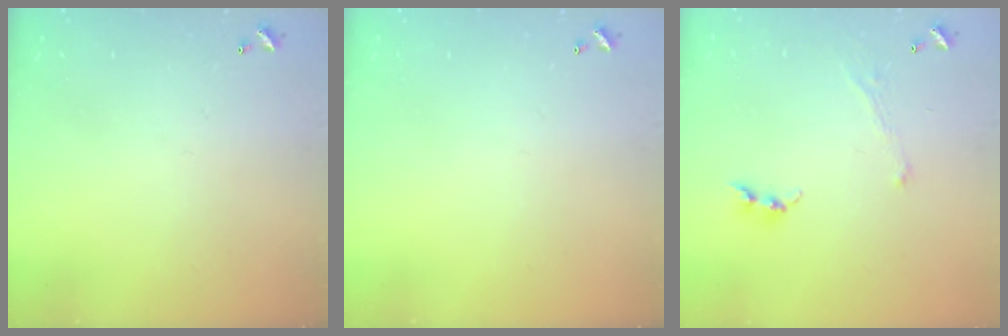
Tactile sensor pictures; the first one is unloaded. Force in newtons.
{"total": 0.0}
{"total": 1.3, "press": 1.2, "slide": 0.5}